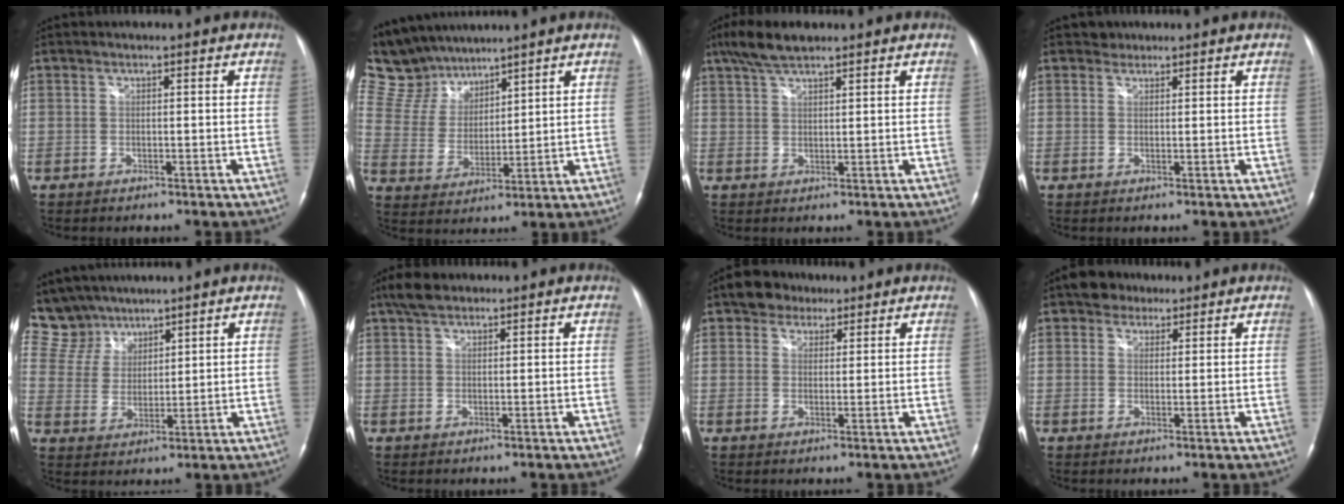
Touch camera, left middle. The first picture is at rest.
{"total": 10.7, "force": [9.8, 3.9, 1.6], "torque": [-0.052, 0.021, 0.205]}
{"total": 5.8, "force": [4.5, 1.3, 3.4], "torque": [-0.079, 0.018, 0.086]}
{"total": 1.3, "force": [1.0, 0.7, -0.3], "torque": [0.006, 0.000, 0.011]}
{"total": 7.9, "force": [6.9, 3.8, -0.2], "torque": [-0.002, 0.014, 0.149]}
{"total": 3.5, "force": [2.7, 1.6, 1.5], "torque": [-0.036, 0.015, 0.050]}
{"total": 4.6, "force": [3.3, 3.1, 1.1], "torque": [-0.024, 0.014, 0.055]}
{"total": 3.7, "force": [2.7, 2.4, 0.8], "torque": [-0.019, 0.014, 0.044]}